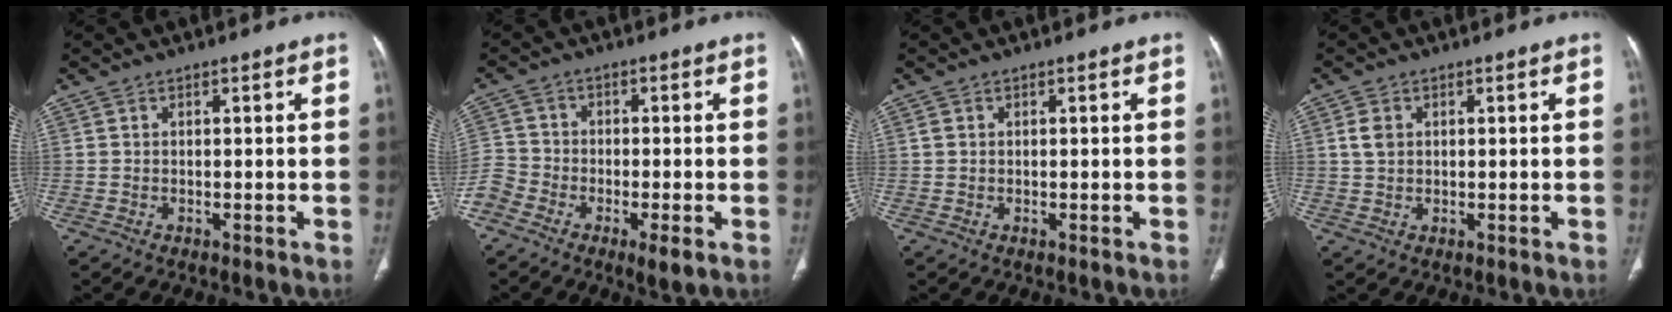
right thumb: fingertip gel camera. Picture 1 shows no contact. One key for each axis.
{"total": 8.1, "fx": -4.7, "fy": 3.8, "fz": 5.4, "tx": -0.102, "ty": 0.011, "tz": -0.099}
{"total": 0.6, "fx": 0.1, "fy": 0.5, "fz": 0.3, "tx": -0.004, "ty": 0.005, "tz": 0.003}
{"total": 2.6, "fx": 0.6, "fy": 2.0, "fz": 1.6, "tx": -0.030, "ty": 0.002, "tz": 0.014}